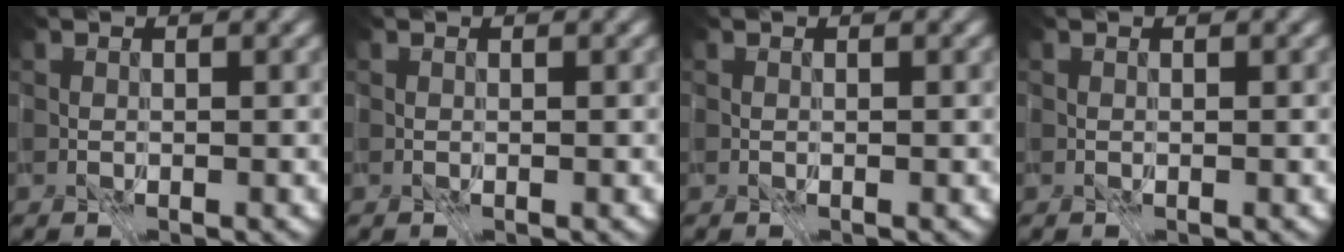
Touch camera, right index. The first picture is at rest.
{"total": 0.0}
{"total": 0.0}
{"total": 0.0}